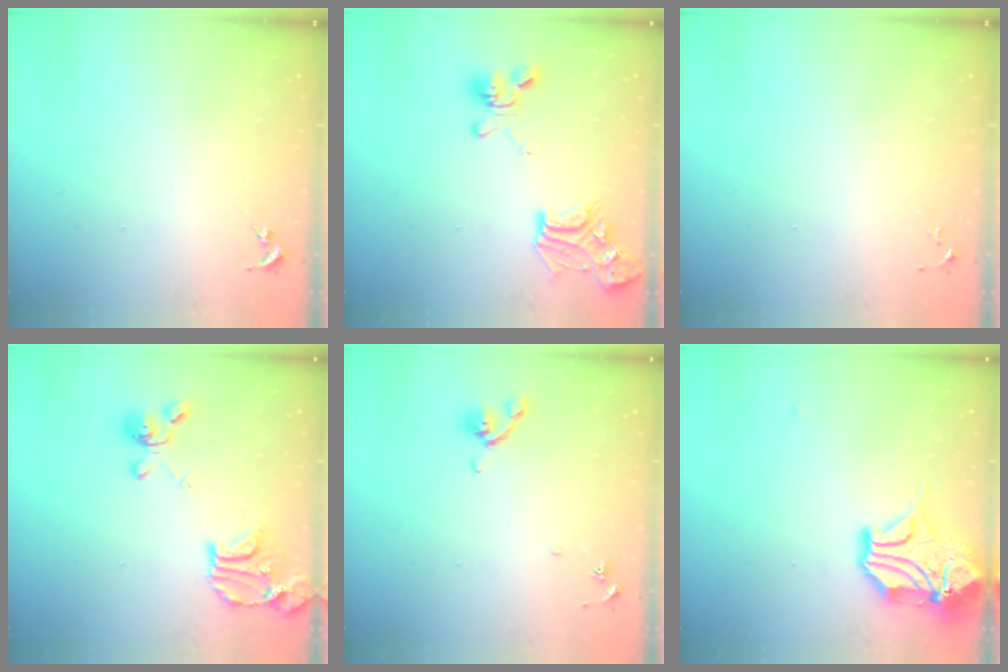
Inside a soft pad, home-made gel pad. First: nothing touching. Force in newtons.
{"total": 17.1, "press": 17.0, "slide": 1.6}
{"total": 4.1, "press": 4.0, "slide": 0.5}
{"total": 17.4, "press": 17.3, "slide": 1.5}
{"total": 7.8, "press": 7.6, "slide": 1.6}
{"total": 13.3, "press": 13.2, "slide": 1.9}